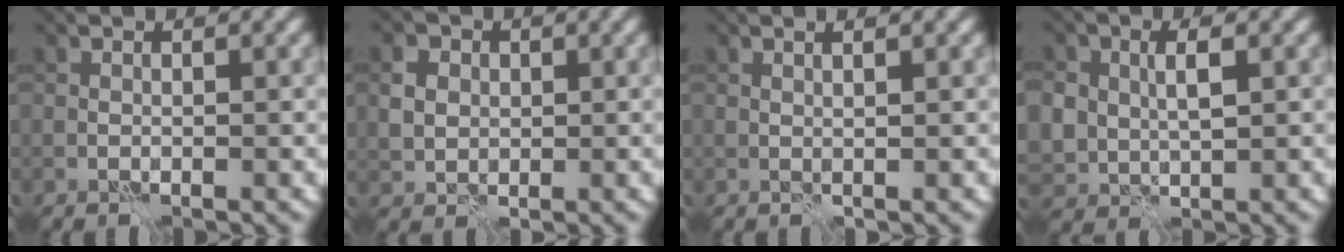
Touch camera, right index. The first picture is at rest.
{"total": 2.7, "force": [0.4, 2.3, 1.3], "torque": [-0.027, 0.003, 0.007]}
{"total": 1.0, "force": [0.6, 0.2, 0.8], "torque": [-0.013, -0.002, 0.006]}
{"total": 4.6, "force": [0.8, 3.4, 3.0], "torque": [-0.062, -0.003, 0.024]}